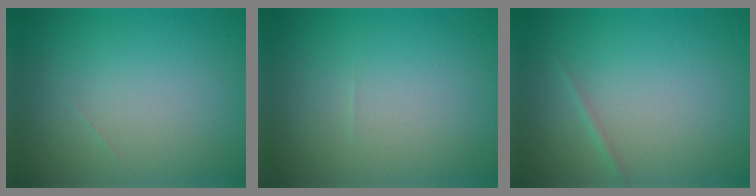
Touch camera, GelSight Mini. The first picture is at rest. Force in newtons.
{"total": 0.0}
{"total": 0.6, "press": 0.5, "slide": 0.0}